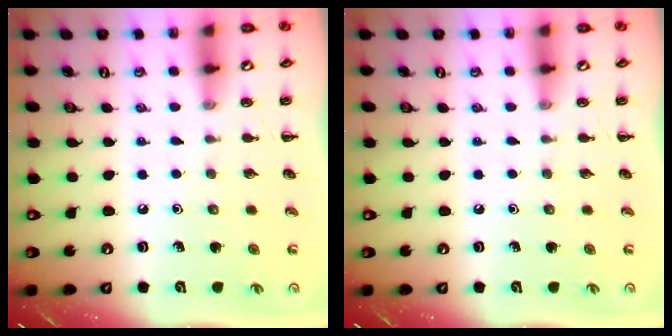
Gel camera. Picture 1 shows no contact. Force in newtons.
{"total": 0.0}